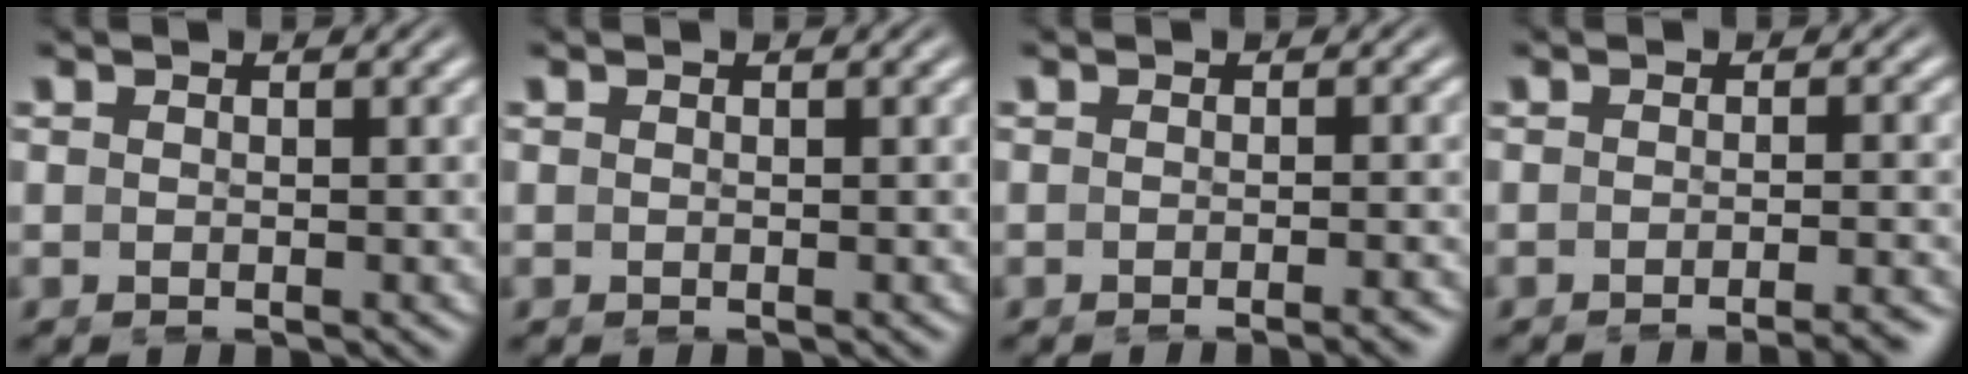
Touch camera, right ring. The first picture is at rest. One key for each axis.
{"total": 0.0}
{"total": 1.9, "fx": -1.7, "fy": 0.0, "fz": 0.9, "tx": -0.012, "ty": 0.004, "tz": -0.029}
{"total": 4.4, "fx": -4.1, "fy": 0.5, "fz": 1.5, "tx": -0.011, "ty": 0.000, "tz": -0.064}